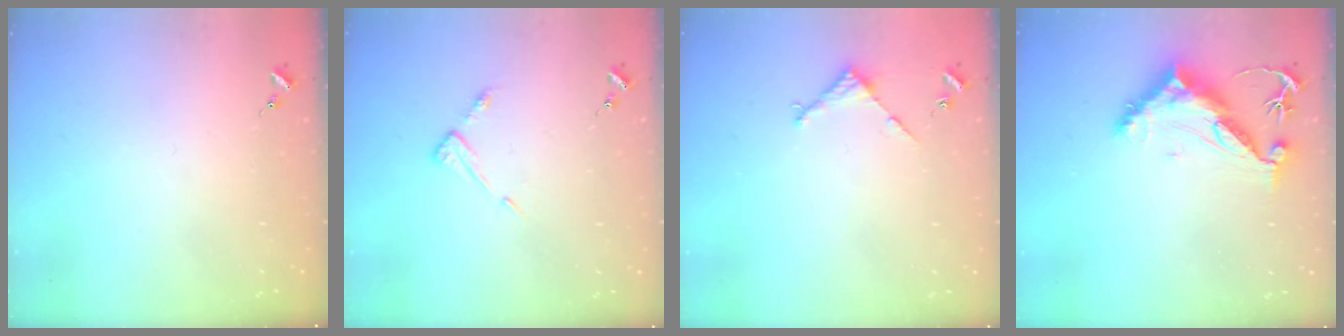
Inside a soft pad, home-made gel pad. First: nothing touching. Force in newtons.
{"total": 5.3, "press": 5.3, "slide": 0.4}
{"total": 2.9, "press": 2.8, "slide": 0.2}
{"total": 11.7, "press": 11.7, "slide": 0.9}